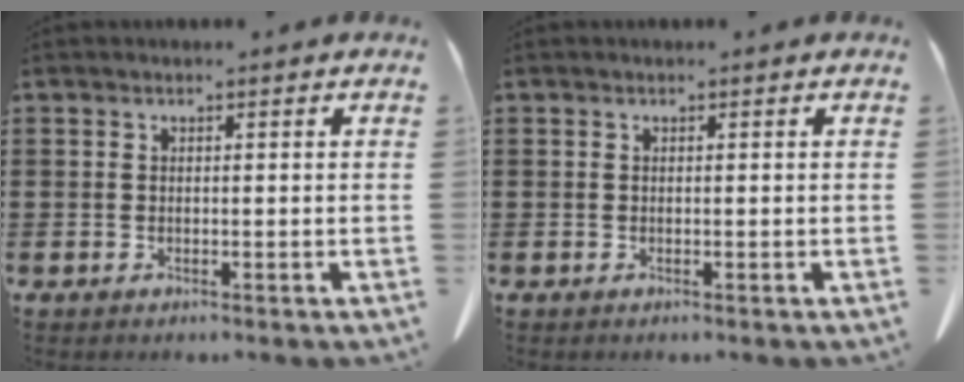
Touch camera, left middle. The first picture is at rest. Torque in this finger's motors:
{"motor_torque": [0.89, -1.25, 0.04, 0.02]}